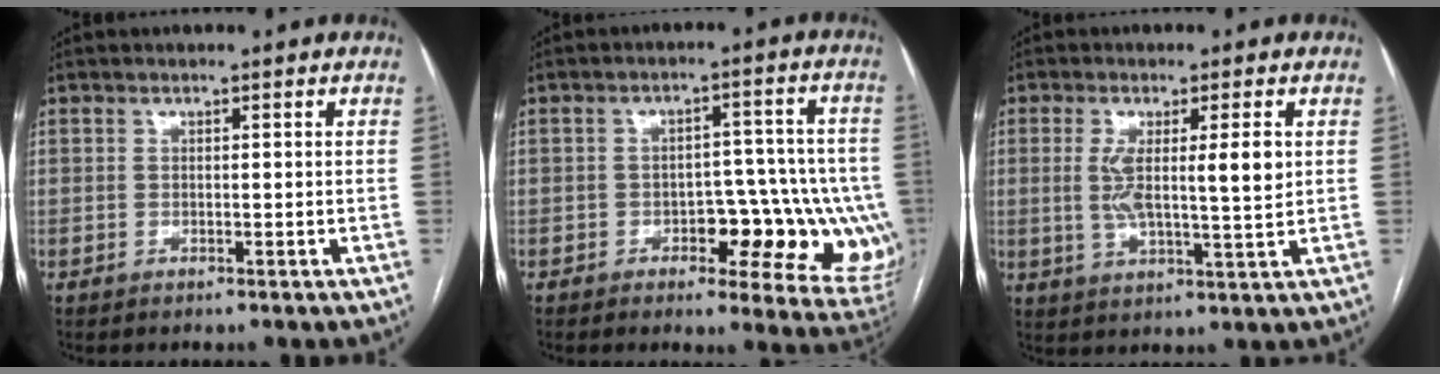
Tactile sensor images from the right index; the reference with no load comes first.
{"total": 15.0, "force": [-4.2, 6.4, 12.9], "torque": [-0.095, 0.021, -0.041]}
{"total": 8.0, "force": [1.3, 0.9, 7.9], "torque": [-0.141, 0.000, 0.024]}